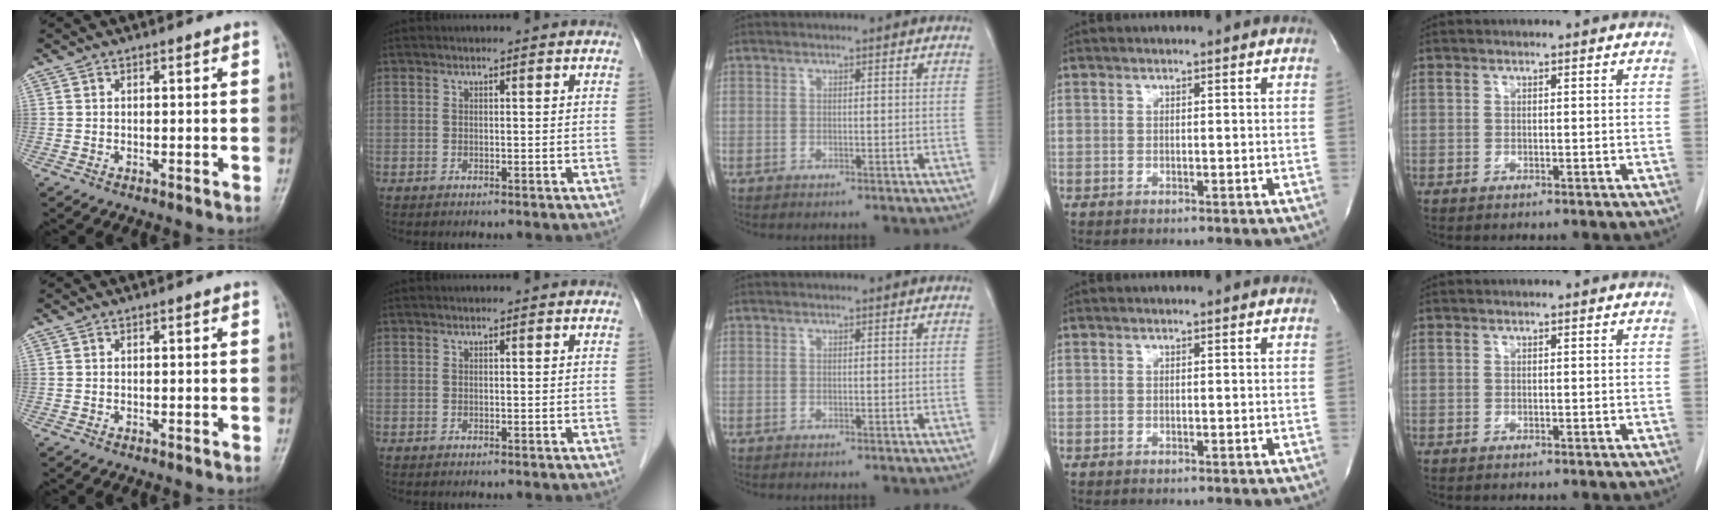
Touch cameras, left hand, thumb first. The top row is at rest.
{}